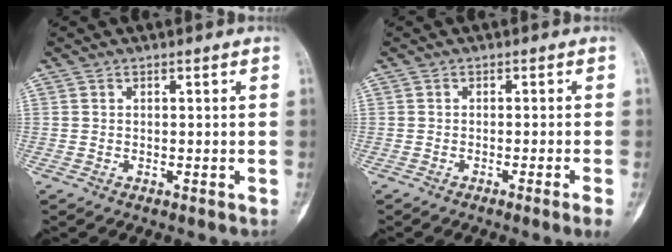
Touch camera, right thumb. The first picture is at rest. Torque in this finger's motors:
{"motor_torque": [-0.55, -0.35, -0.11, -0.06, 0.01]}